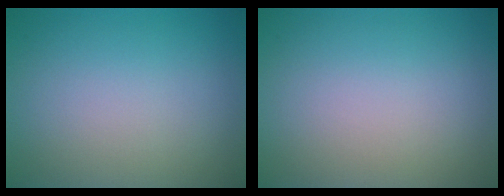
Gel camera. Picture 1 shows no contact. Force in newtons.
{"total": 0.0}